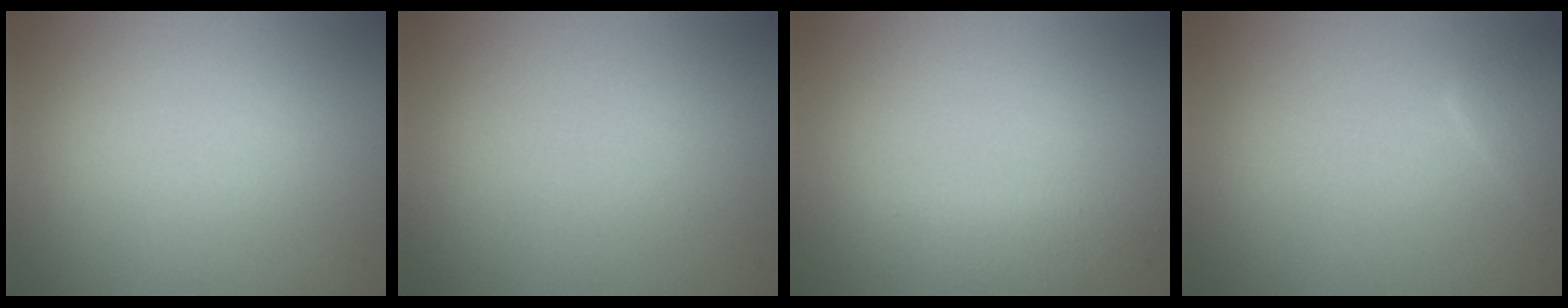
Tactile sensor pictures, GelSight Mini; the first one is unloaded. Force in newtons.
{"total": 0.0}
{"total": 1.7, "press": 1.7, "slide": 0.1}
{"total": 1.2, "press": 1.2, "slide": 0.1}